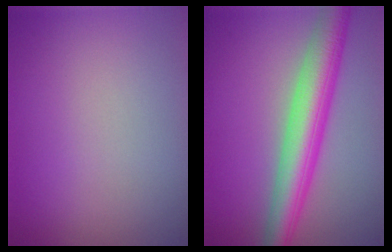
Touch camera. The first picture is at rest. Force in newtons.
{"total": 6.9, "press": 6.9, "slide": 0.4}